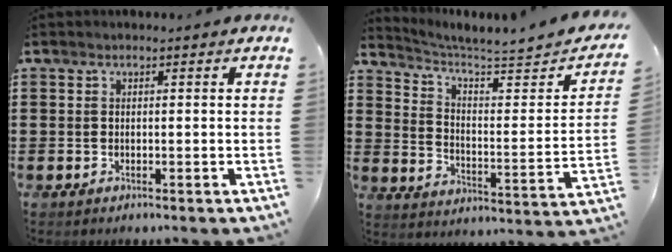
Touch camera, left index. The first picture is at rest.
{"total": 3.3, "force": [2.9, 0.3, 1.6], "torque": [-0.053, -0.029, 0.038]}